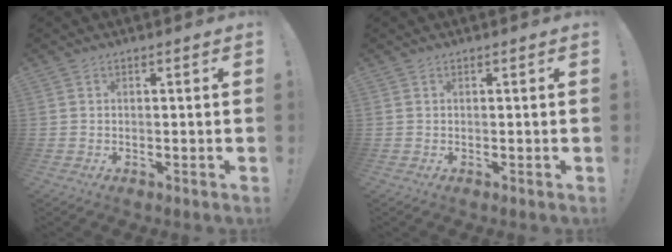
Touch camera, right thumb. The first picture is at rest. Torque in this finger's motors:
{"motor_torque": [-0.10, 0.10, -0.12, 0.12, 0.03]}